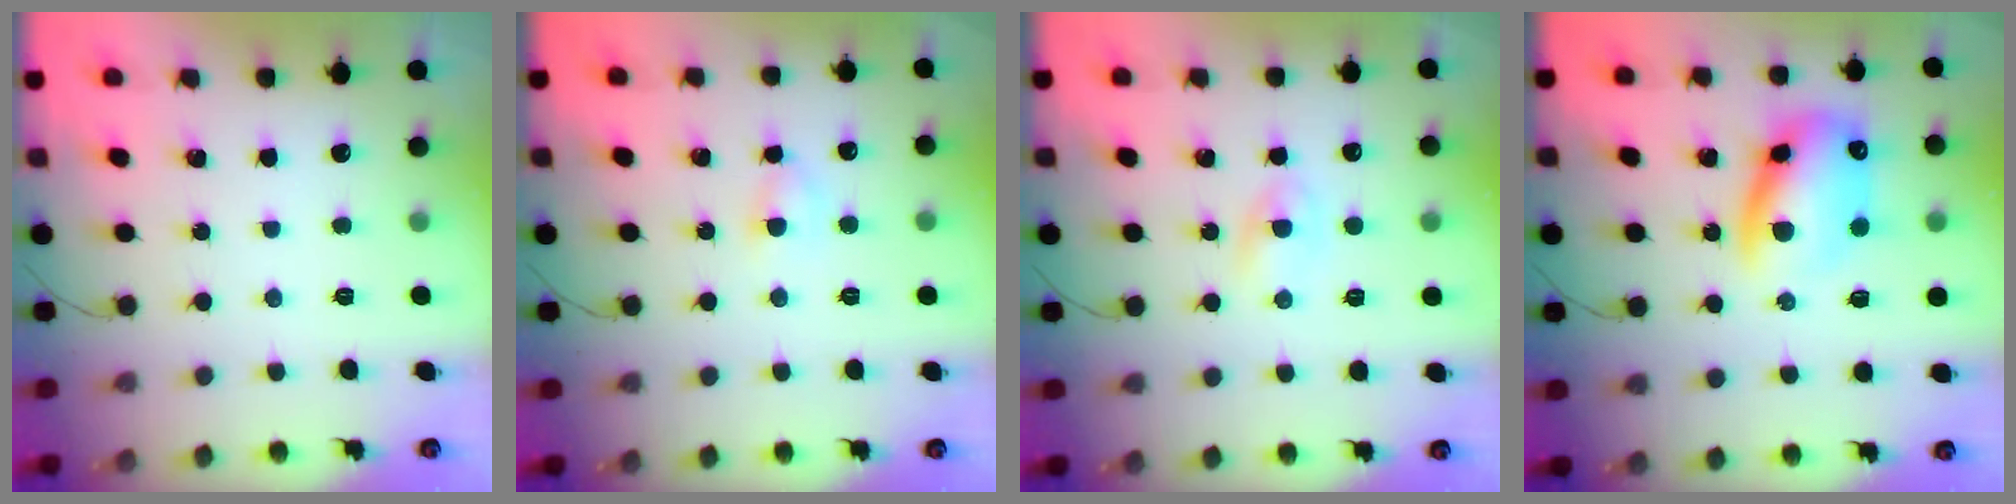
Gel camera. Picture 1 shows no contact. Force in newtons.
{"total": 3.5, "press": 3.3, "slide": 1.3}
{"total": 2.2, "press": 2.0, "slide": 0.9}
{"total": 13.8, "press": 13.5, "slide": 2.9}